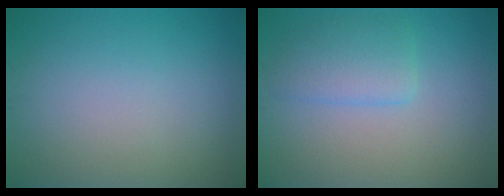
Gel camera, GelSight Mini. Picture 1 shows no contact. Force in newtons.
{"total": 2.9, "press": 2.8, "slide": 0.3}